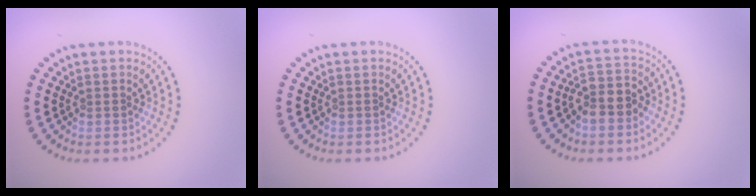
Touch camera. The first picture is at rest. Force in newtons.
{"total": 0.0}
{"total": 2.8, "press": 2.5, "slide": 1.1}